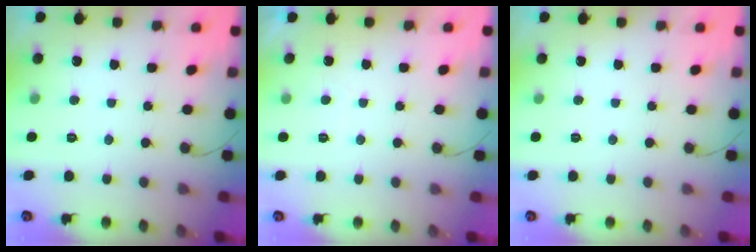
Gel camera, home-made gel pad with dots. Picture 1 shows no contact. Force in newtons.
{"total": 0.7, "press": 0.4, "slide": 0.6}
{"total": 0.0}